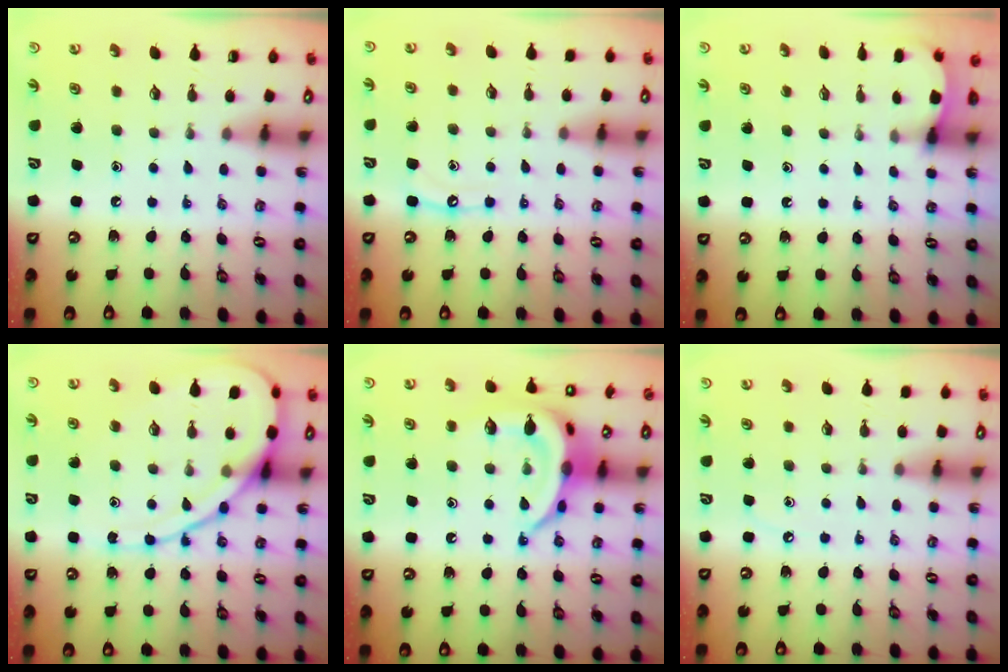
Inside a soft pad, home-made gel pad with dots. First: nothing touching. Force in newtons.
{"total": 6.3, "press": 6.2, "slide": 0.6}
{"total": 1.3, "press": 1.3, "slide": 0.1}
{"total": 12.8, "press": 12.7, "slide": 1.3}
{"total": 17.2, "press": 17.2, "slide": 0.2}
{"total": 4.3, "press": 4.3, "slide": 0.6}